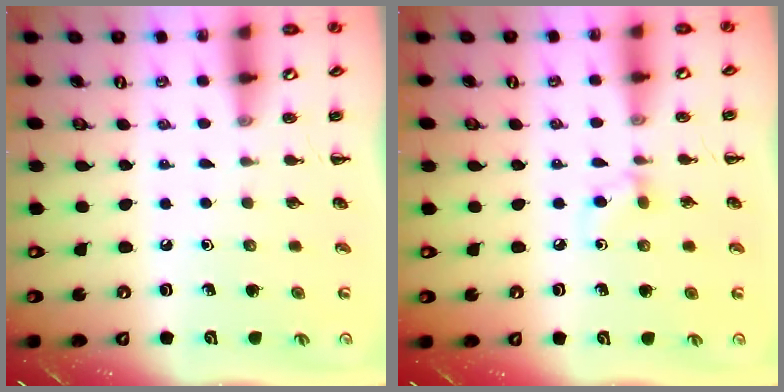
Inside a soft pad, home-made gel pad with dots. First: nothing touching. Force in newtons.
{"total": 5.1, "press": 4.6, "slide": 2.0}